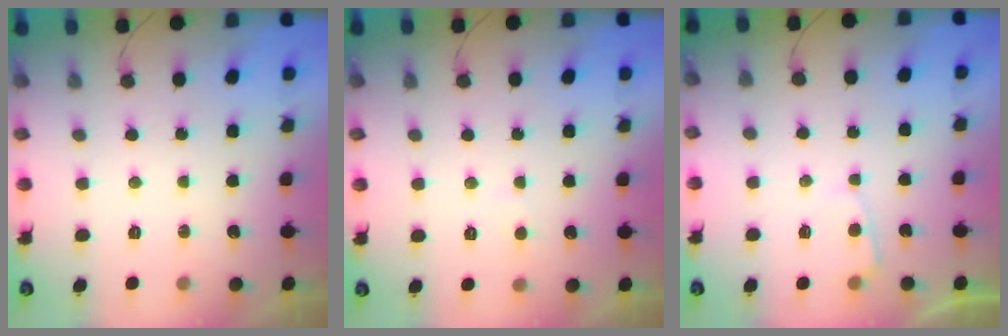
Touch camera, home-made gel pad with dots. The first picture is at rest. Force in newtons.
{"total": 2.3, "press": 2.3, "slide": 0.3}
{"total": 3.0, "press": 2.9, "slide": 0.3}